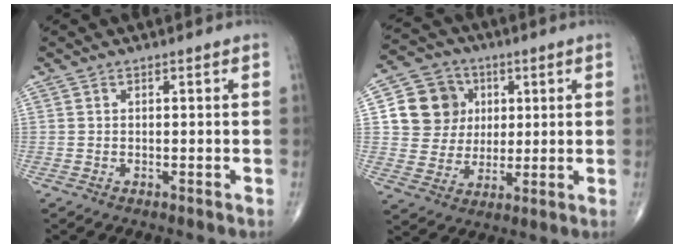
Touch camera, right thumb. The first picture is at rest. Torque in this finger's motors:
{"motor_torque": [0.01, 0.02, 0.01, -0.01, 0.10]}